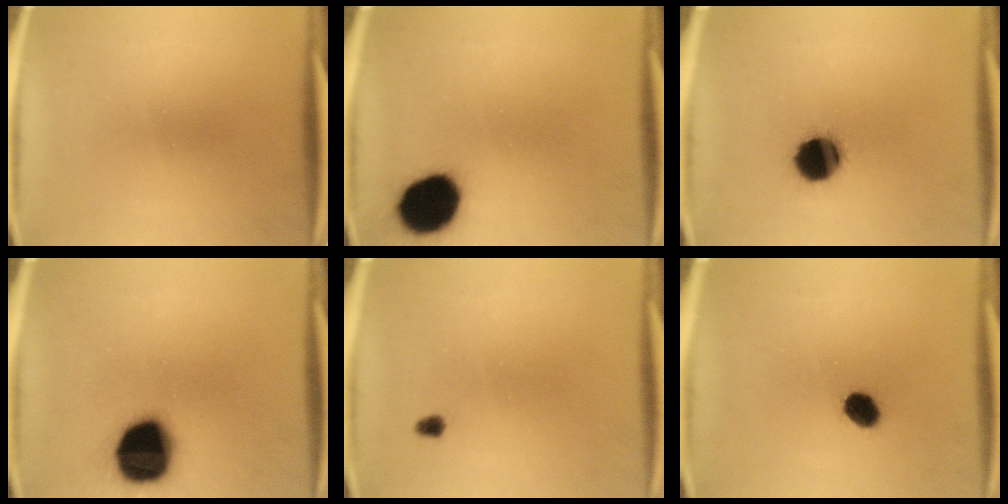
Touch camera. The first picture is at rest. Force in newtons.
{"total": 14.9}
{"total": 11.2}
{"total": 19.4}
{"total": 1.5}
{"total": 4.7}